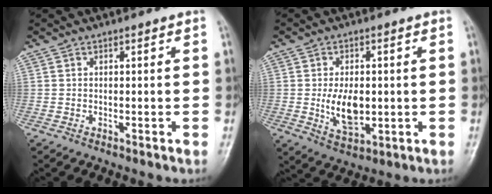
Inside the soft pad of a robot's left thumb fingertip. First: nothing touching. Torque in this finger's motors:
{"motor_torque": [0.49, 1.61, 0.73, 0.03, 0.08]}